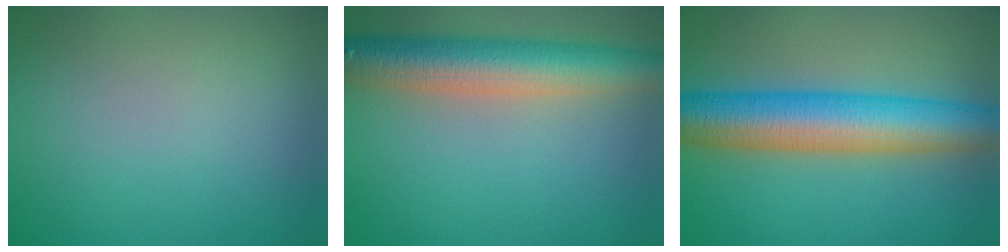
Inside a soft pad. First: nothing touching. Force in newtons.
{"total": 7.4, "press": 7.4, "slide": 0.4}
{"total": 9.6, "press": 9.6, "slide": 0.3}